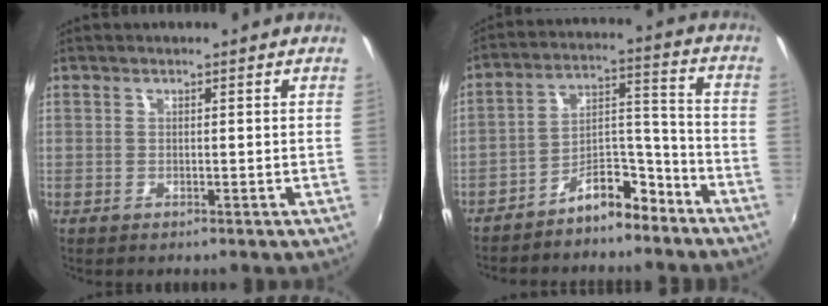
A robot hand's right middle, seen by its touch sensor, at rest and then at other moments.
{"total": 9.3, "force": [-7.6, 3.5, 4.2], "torque": [-0.069, 0.056, -0.116]}